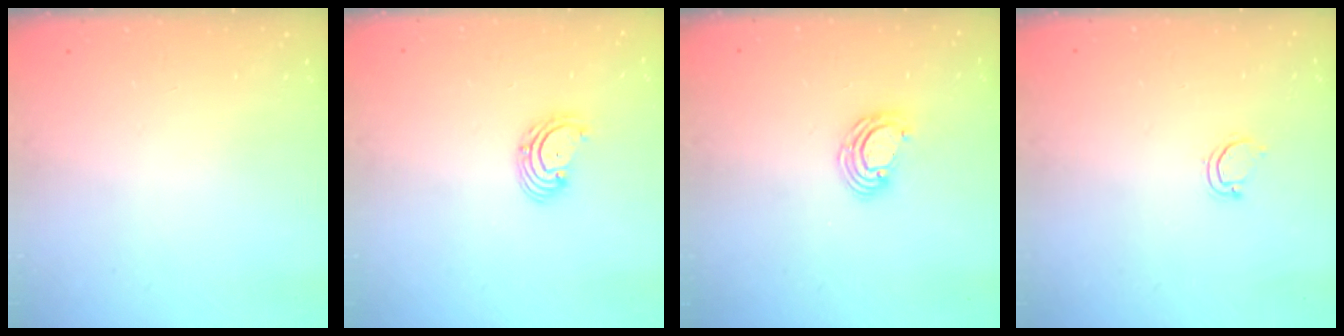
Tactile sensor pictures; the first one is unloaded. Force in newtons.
{"total": 2.9, "press": 2.9, "slide": 0.1}
{"total": 6.5, "press": 6.5, "slide": 0.6}
{"total": 3.1, "press": 3.1, "slide": 0.2}